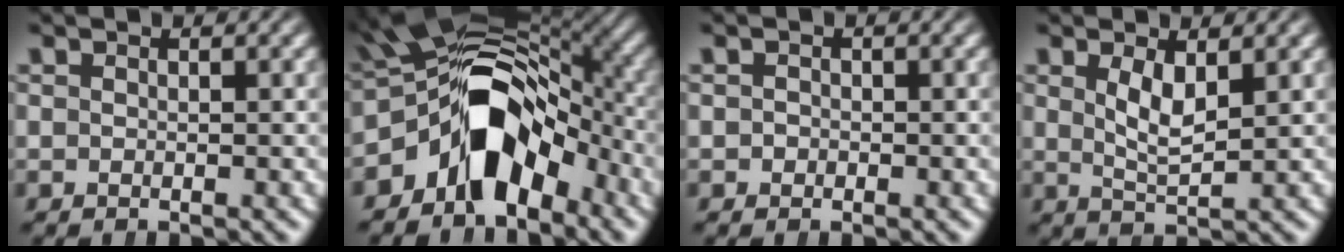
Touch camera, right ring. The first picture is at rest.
{"total": 15.3, "force": [-0.7, 9.8, 11.7], "torque": [-0.172, -0.008, -0.015]}
{"total": 0.6, "force": [-0.5, 0.3, -0.2], "torque": [0.002, -0.010, -0.006]}
{"total": 3.0, "force": [0.8, 0.7, 2.8], "torque": [-0.050, -0.021, 0.024]}